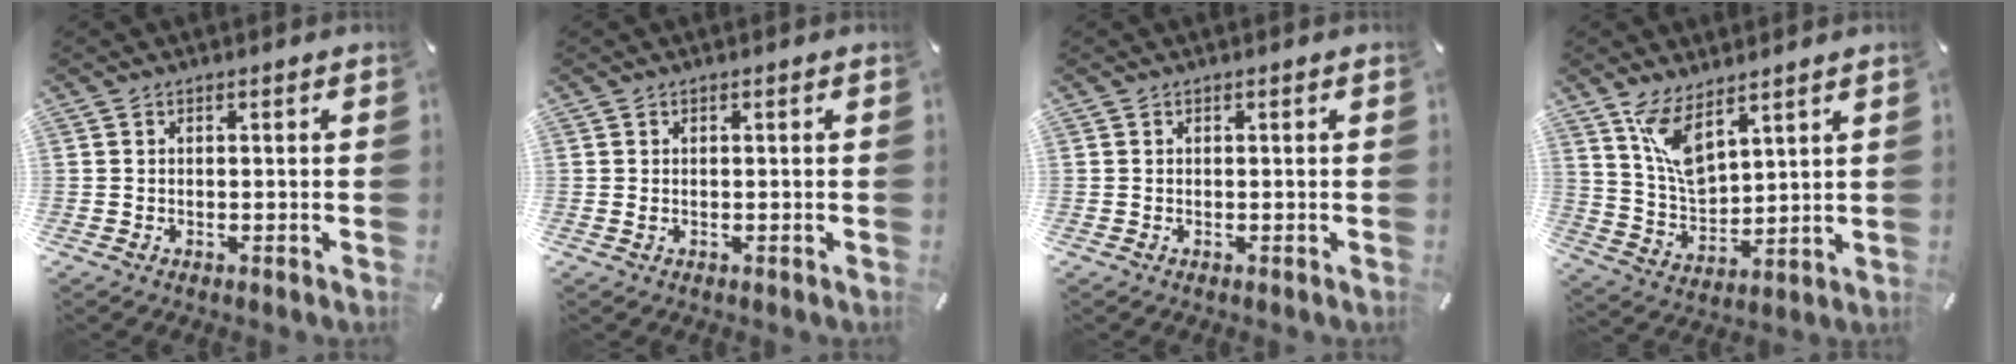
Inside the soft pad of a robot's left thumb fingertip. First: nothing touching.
{"total": 0.6, "force": [-0.1, 0.2, 0.6], "torque": [-0.012, 0.000, -0.001]}
{"total": 0.0}
{"total": 10.4, "force": [7.2, 4.4, 6.1], "torque": [-0.136, -0.037, 0.136]}